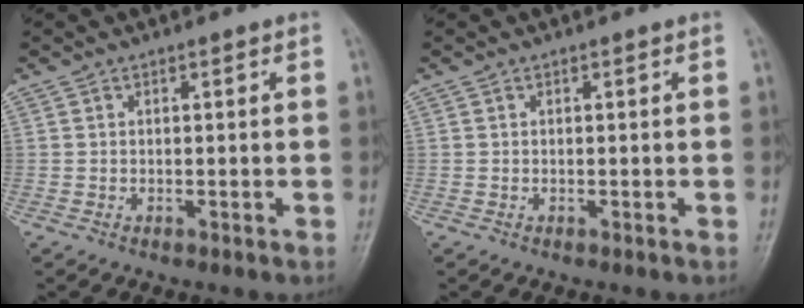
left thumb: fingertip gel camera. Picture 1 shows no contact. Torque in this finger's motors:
{"motor_torque": [0.00, 0.00, -0.02, -0.02, 0.00]}